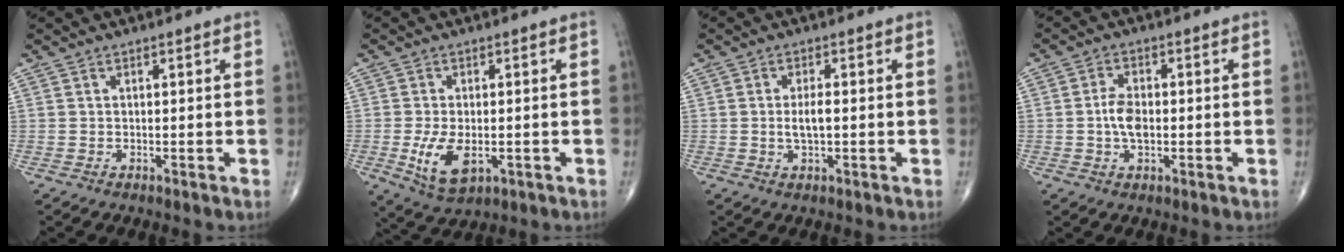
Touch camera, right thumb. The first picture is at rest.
{"total": 7.5, "force": [-1.6, 4.1, 6.1], "torque": [-0.112, -0.010, -0.018]}
{"total": 3.3, "force": [-0.2, 1.2, 3.1], "torque": [-0.063, -0.001, -0.004]}
{"total": 4.9, "force": [-0.5, 2.7, 4.0], "torque": [-0.073, 0.005, -0.015]}